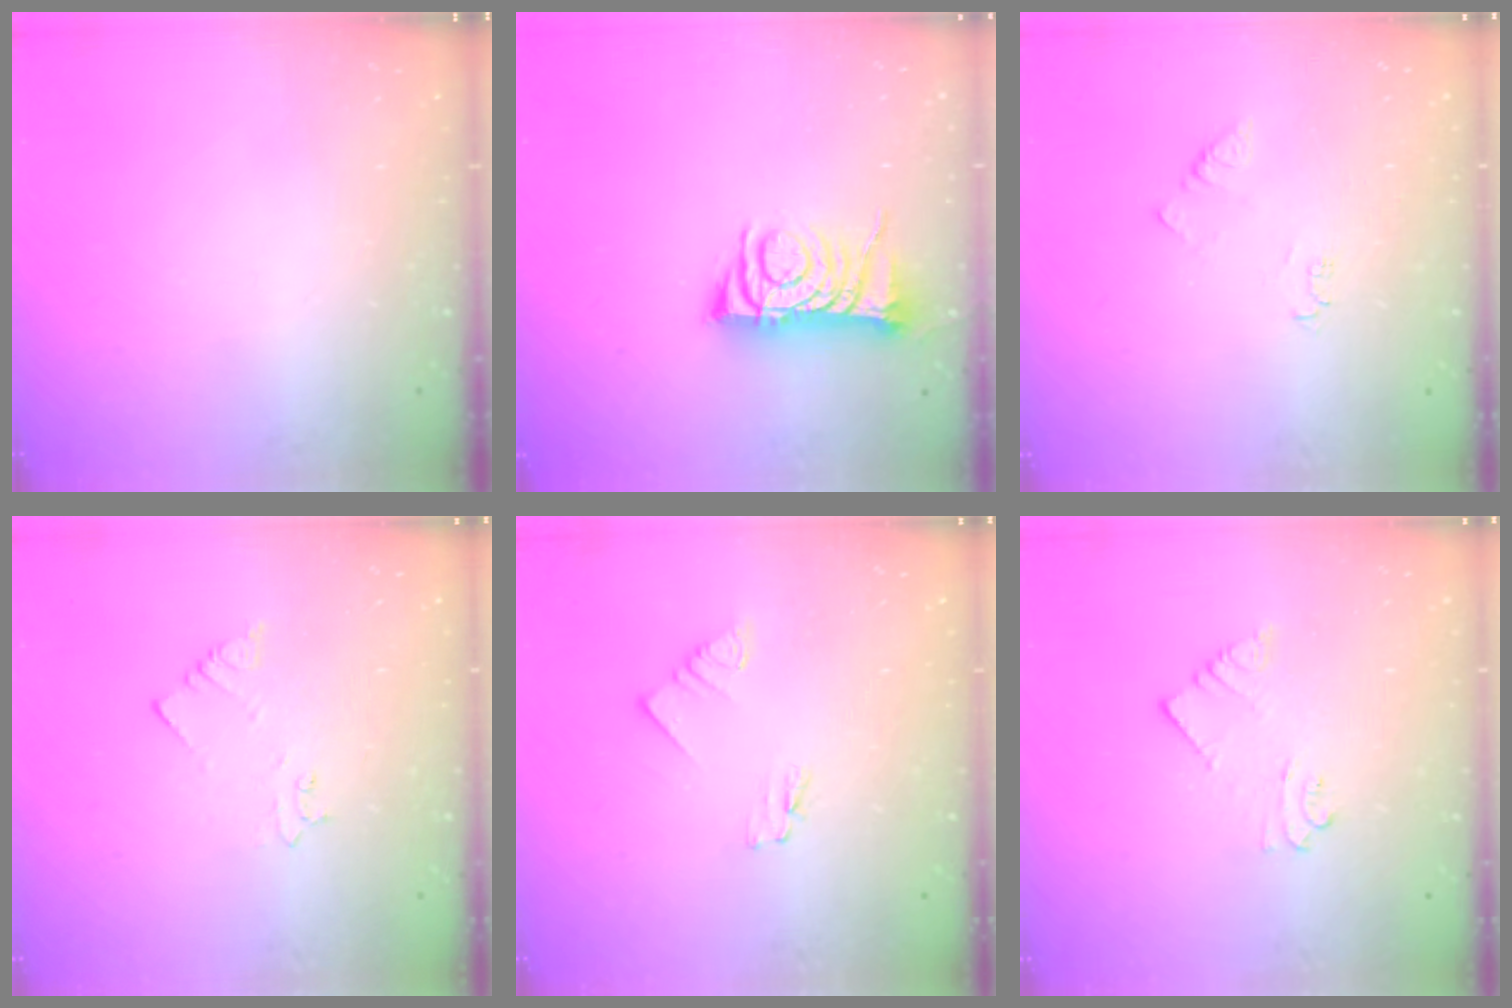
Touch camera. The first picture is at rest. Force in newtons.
{"total": 8.3, "press": 8.3, "slide": 0.4}
{"total": 3.9, "press": 3.9, "slide": 0.5}
{"total": 2.1, "press": 2.1, "slide": 0.3}
{"total": 1.6, "press": 1.6, "slide": 0.1}
{"total": 3.2, "press": 3.2, "slide": 0.2}